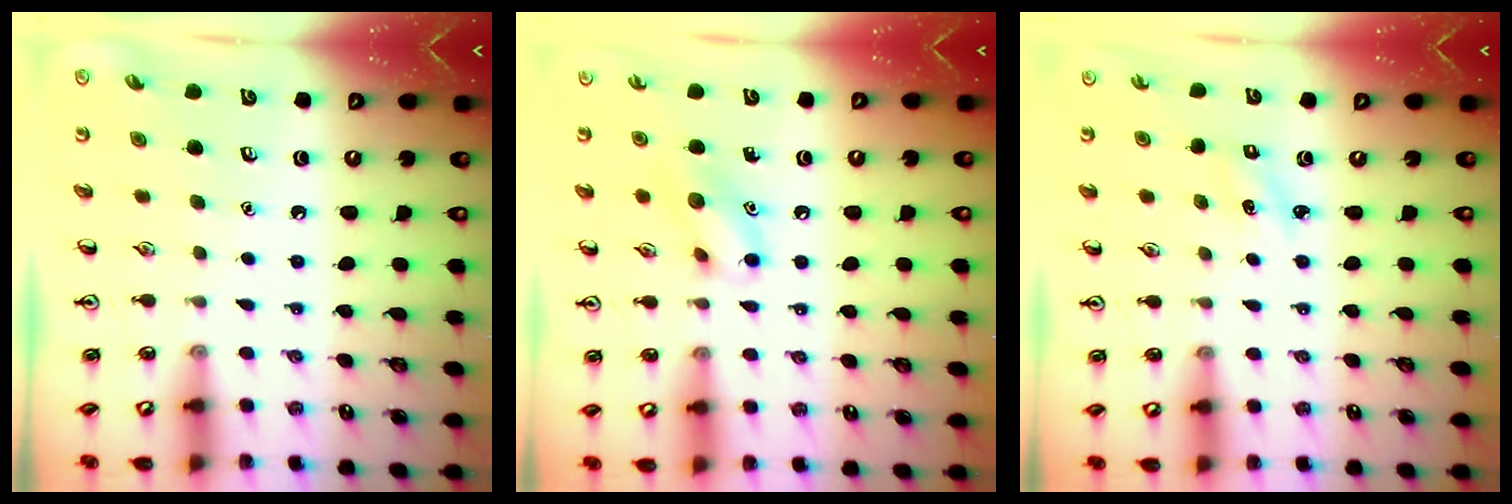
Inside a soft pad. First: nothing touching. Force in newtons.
{"total": 9.5, "press": 9.5, "slide": 0.8}
{"total": 1.2, "press": 1.1, "slide": 0.4}